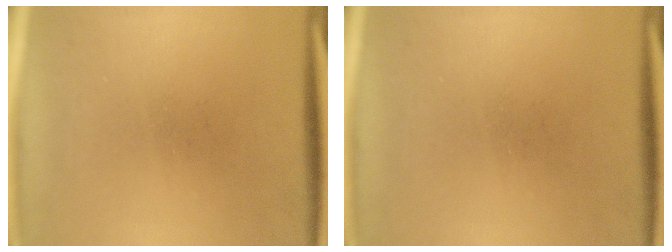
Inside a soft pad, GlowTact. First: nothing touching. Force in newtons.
{"total": 0.0}